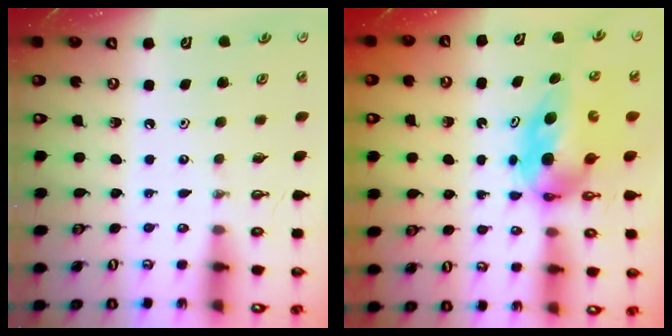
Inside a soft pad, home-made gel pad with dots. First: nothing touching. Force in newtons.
{"total": 6.7, "press": 6.6, "slide": 1.4}